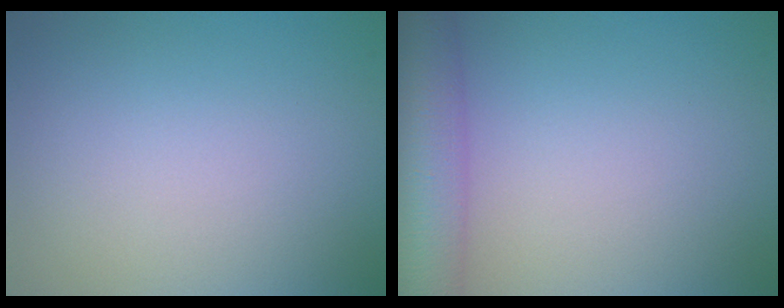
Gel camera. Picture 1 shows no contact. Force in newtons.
{"total": 6.9, "press": 6.9, "slide": 0.4}